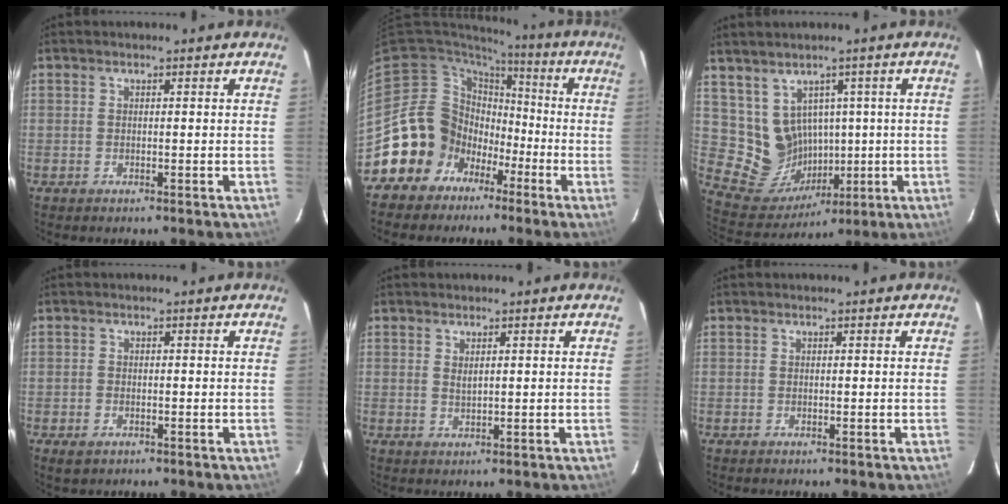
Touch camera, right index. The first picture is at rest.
{"total": 13.9, "force": [-5.8, 12.4, 2.7], "torque": [-0.068, 0.049, -0.100]}
{"total": 10.7, "force": [2.2, 9.8, 3.6], "torque": [-0.089, 0.004, 0.074]}
{"total": 2.1, "force": [-1.2, 1.4, 1.1], "torque": [-0.021, -0.004, -0.020]}
{"total": 1.4, "force": [0.5, 0.5, 1.2], "torque": [-0.022, 0.001, 0.010]}
{"total": 0.0}